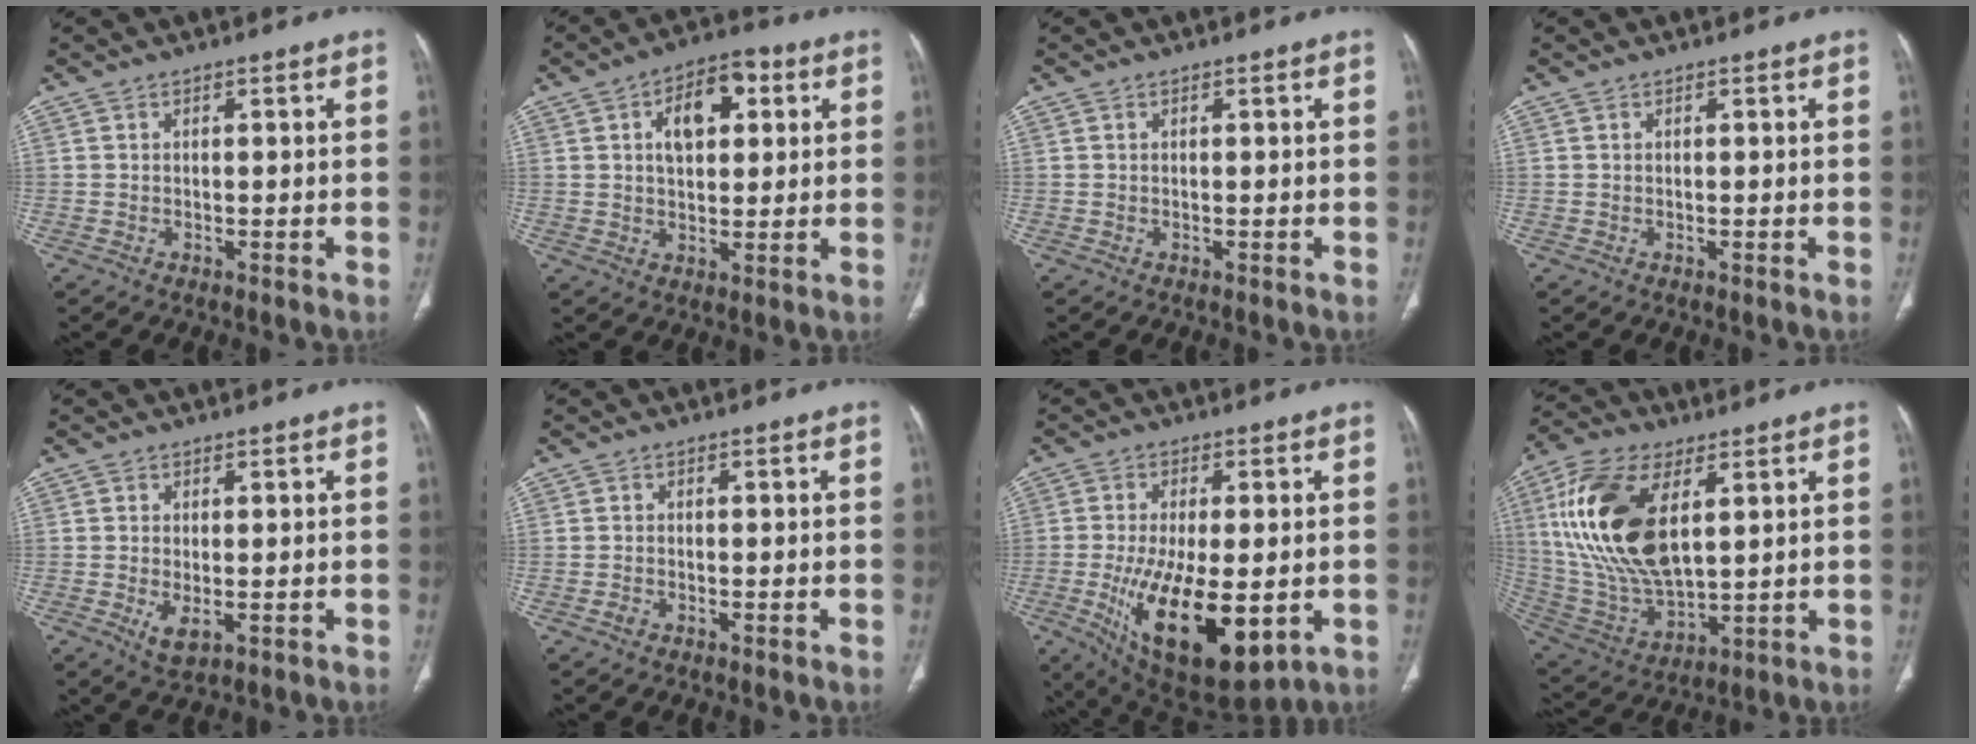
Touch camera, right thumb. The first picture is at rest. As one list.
[{"total": 10.4, "force": [3.2, 6.0, 7.9], "torque": [-0.094, 0.009, 0.046]}, {"total": 0.0}, {"total": 0.0}, {"total": 3.6, "force": [-0.9, 1.8, 3.0], "torque": [-0.056, -0.010, -0.006]}, {"total": 1.0, "force": [-0.6, 0.7, 0.5], "torque": [-0.013, 0.002, -0.012]}, {"total": 18.9, "force": [-4.6, 8.0, 16.5], "torque": [-0.296, -0.024, -0.051]}, {"total": 22.0, "force": [6.2, 11.1, 17.9], "torque": [-0.361, -0.022, 0.122]}]